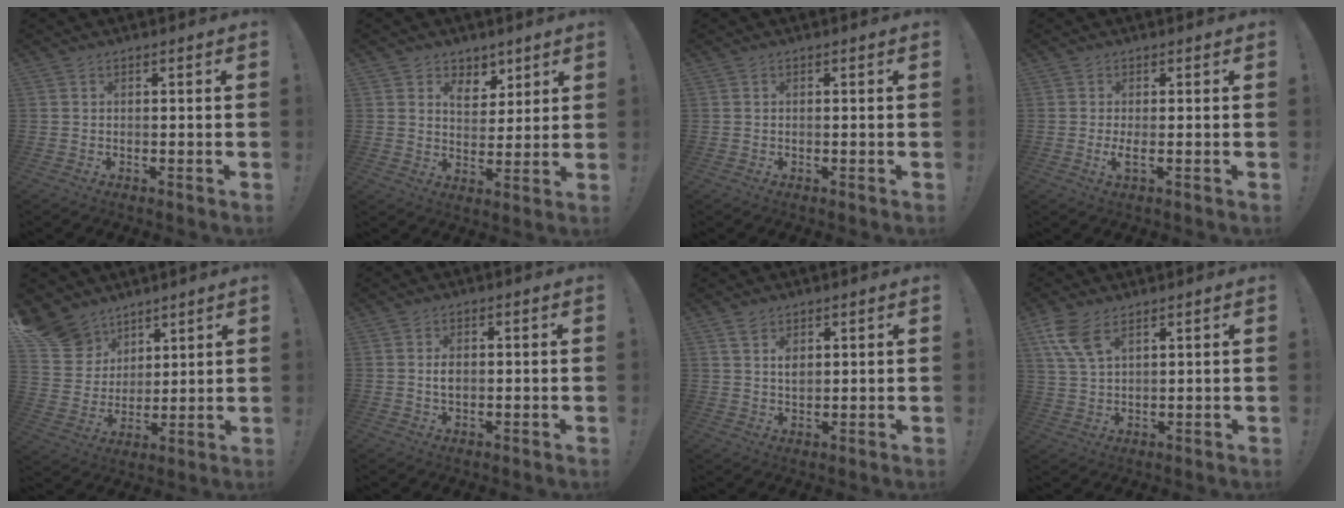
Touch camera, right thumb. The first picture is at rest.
{"total": 7.1, "force": [4.0, 5.5, 2.0], "torque": [-0.032, -0.026, 0.079]}
{"total": 0.0}
{"total": 2.8, "force": [0.1, 0.0, 2.8], "torque": [-0.045, -0.013, 0.002]}
{"total": 11.5, "force": [7.8, 8.2, 1.9], "torque": [-0.043, -0.056, 0.160]}
{"total": 2.8, "force": [0.1, 1.7, 2.2], "torque": [-0.029, 0.000, 0.000]}
{"total": 3.4, "force": [2.0, 2.2, 1.7], "torque": [-0.017, -0.011, 0.034]}
{"total": 8.1, "force": [4.6, 3.8, 5.5], "torque": [-0.116, -0.012, 0.091]}